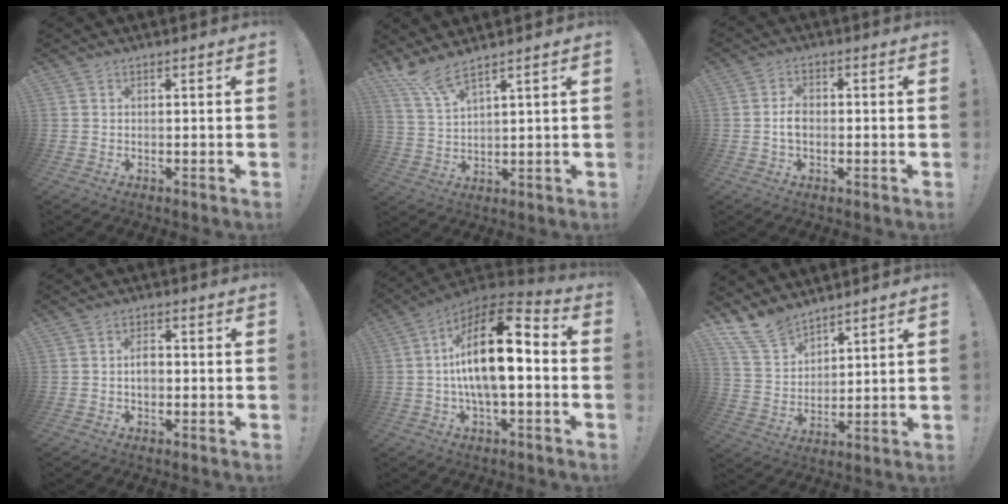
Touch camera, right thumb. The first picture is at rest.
{"total": 6.7, "force": [5.7, 0.7, 3.6], "torque": [-0.083, -0.027, 0.105]}
{"total": 4.0, "force": [-0.5, 2.7, 2.9], "torque": [-0.047, 0.006, -0.013]}
{"total": 3.6, "force": [-0.4, 2.5, 2.5], "torque": [-0.037, 0.005, -0.010]}
{"total": 18.4, "force": [0.8, 7.1, 17.0], "torque": [-0.299, -0.005, 0.010]}
{"total": 11.0, "force": [9.3, 5.0, 2.9], "torque": [-0.066, -0.064, 0.183]}